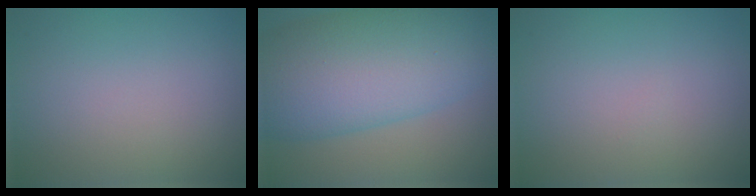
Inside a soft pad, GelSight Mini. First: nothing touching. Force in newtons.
{"total": 11.6, "press": 11.6, "slide": 0.2}
{"total": 0.0}